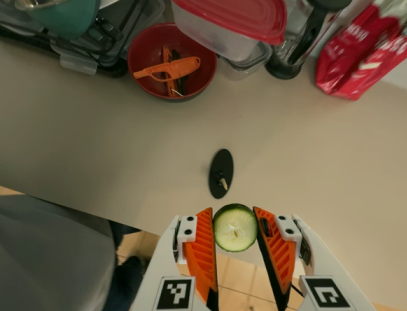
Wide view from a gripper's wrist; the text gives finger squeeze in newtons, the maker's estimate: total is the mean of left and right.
{"total": 6.4, "left": 6.1, "right": 6.7}